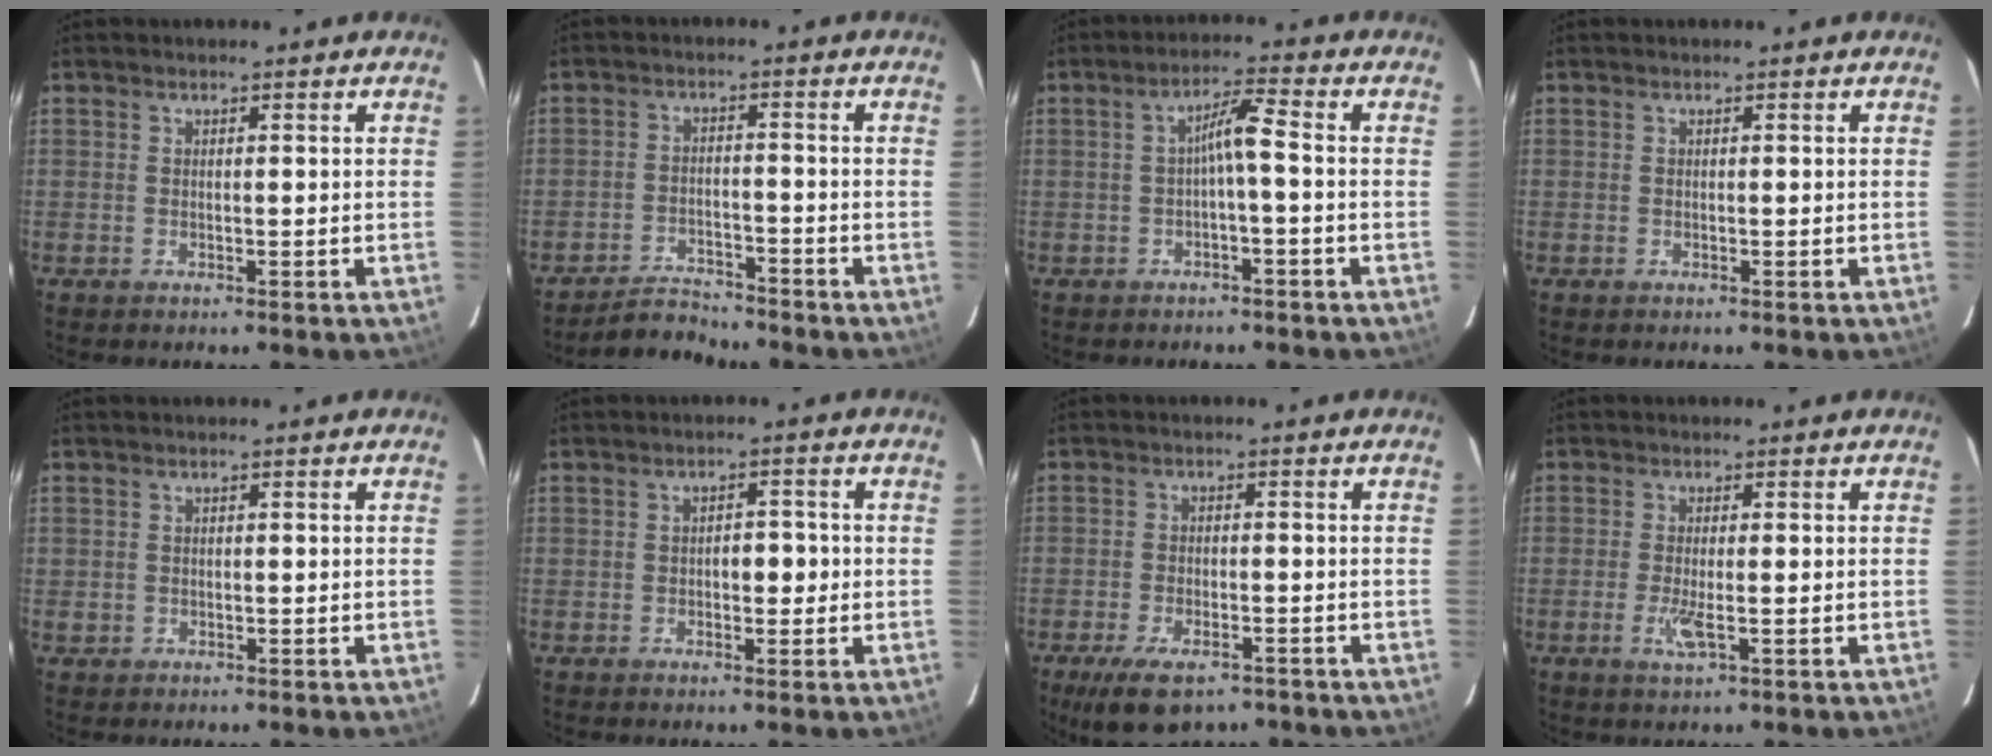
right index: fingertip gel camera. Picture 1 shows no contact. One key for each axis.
{"total": 4.5, "fx": -4.4, "fy": 0.9, "fz": -0.3, "tx": 0.000, "ty": -0.005, "tz": -0.075}
{"total": 4.3, "fx": -0.4, "fy": 0.2, "fz": 4.3, "tx": -0.071, "ty": 0.018, "tz": -0.006}
{"total": 0.0}
{"total": 0.6, "fx": 0.0, "fy": 0.6, "fz": 0.1, "tx": 0.001, "ty": 0.003, "tz": 0.001}
{"total": 2.9, "fx": -0.3, "fy": 1.5, "fz": 2.5, "tx": -0.033, "ty": 0.008, "tz": -0.003}
{"total": 8.7, "fx": -6.3, "fy": 3.5, "fz": 4.9, "tx": -0.086, "ty": -0.007, "tz": -0.101}
{"total": 2.8, "fx": -0.9, "fy": 0.3, "fz": 2.7, "tx": -0.057, "ty": -0.007, "tz": -0.015}